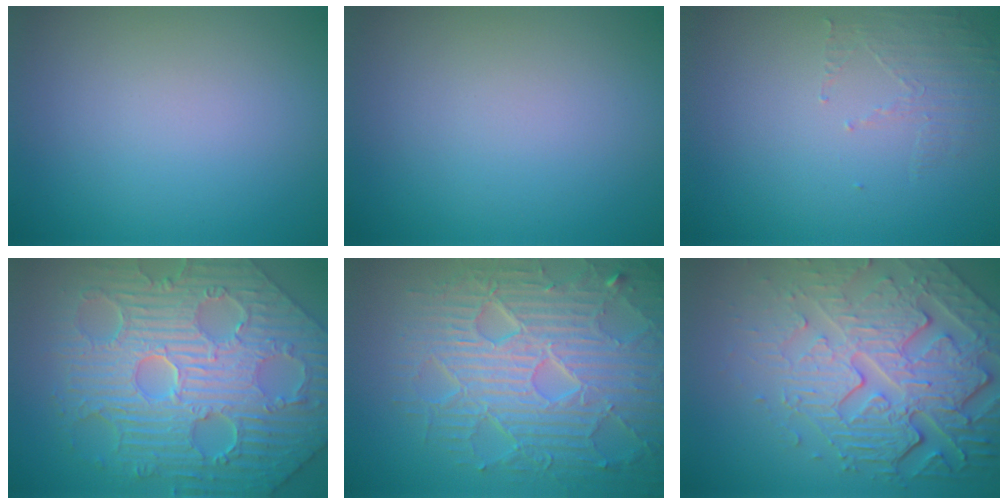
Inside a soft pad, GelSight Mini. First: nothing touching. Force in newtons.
{"total": 0.0}
{"total": 1.5, "press": 0.5, "slide": 1.4}
{"total": 11.5, "press": 8.1, "slide": 8.1}
{"total": 9.9, "press": 6.6, "slide": 7.4}
{"total": 8.5, "press": 5.9, "slide": 6.2}